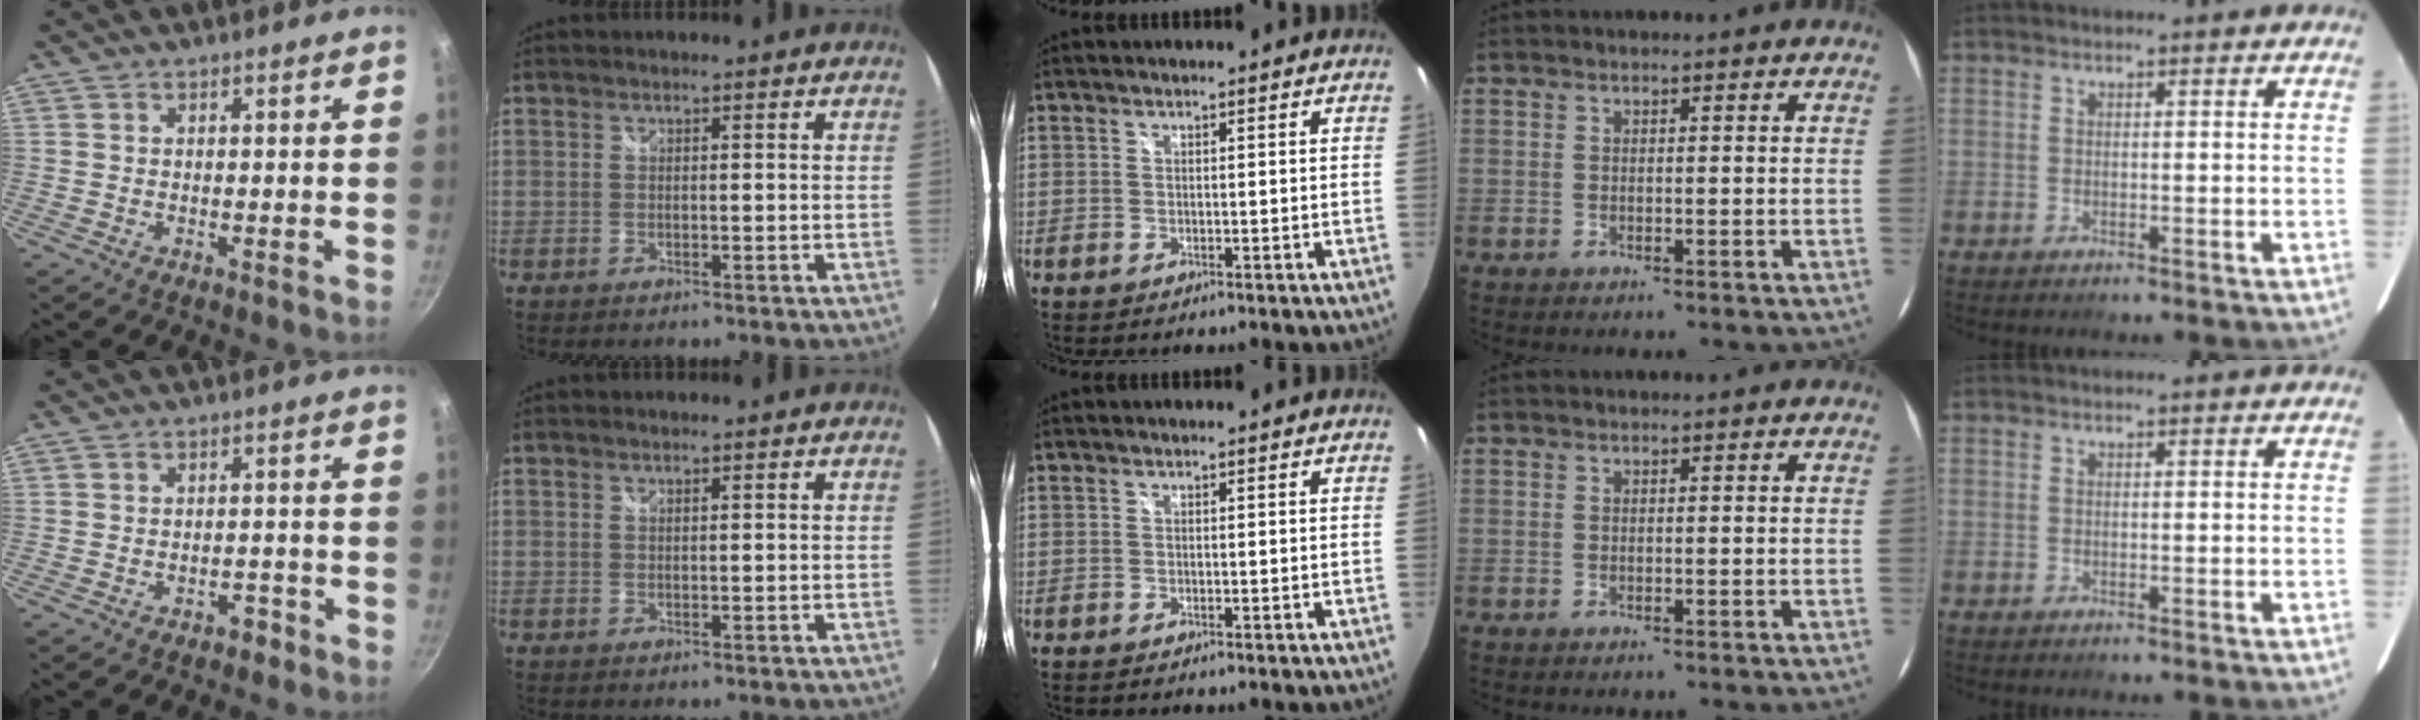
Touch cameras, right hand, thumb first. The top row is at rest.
{"thumb": {"total": 2.2, "force": [-1.5, 1.2, 1.0], "torque": [0.003, 0.022, -0.014]}}